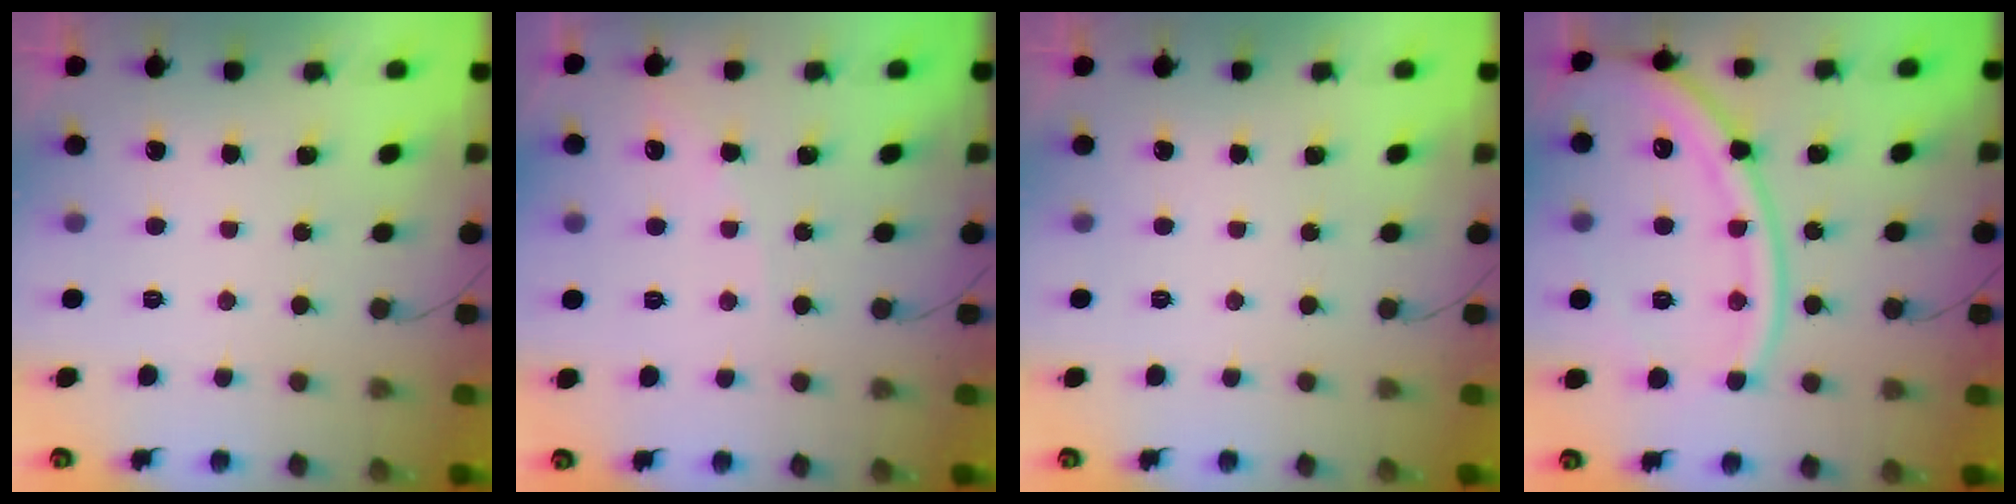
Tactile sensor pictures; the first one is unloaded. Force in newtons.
{"total": 3.6, "press": 3.6, "slide": 0.5}
{"total": 0.0}
{"total": 19.9, "press": 19.8, "slide": 2.0}